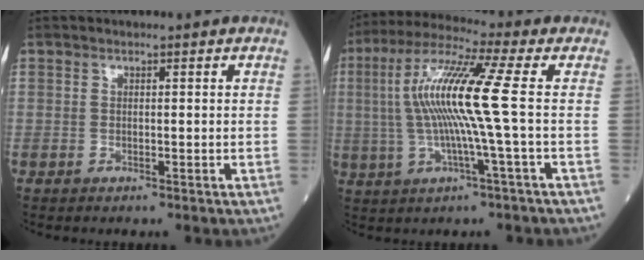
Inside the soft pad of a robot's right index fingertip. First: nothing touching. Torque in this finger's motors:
{"motor_torque": [1.77, 0.37, 0.97, 0.21]}